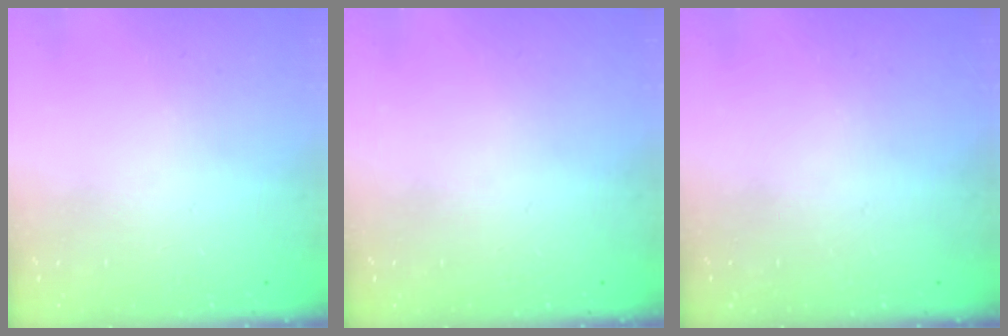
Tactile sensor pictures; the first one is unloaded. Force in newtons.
{"total": 0.0}
{"total": 0.0}